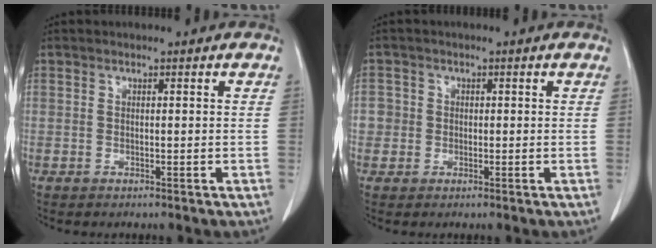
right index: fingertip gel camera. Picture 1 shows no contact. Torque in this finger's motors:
{"motor_torque": [0.11, -0.05, 0.06, 0.01]}